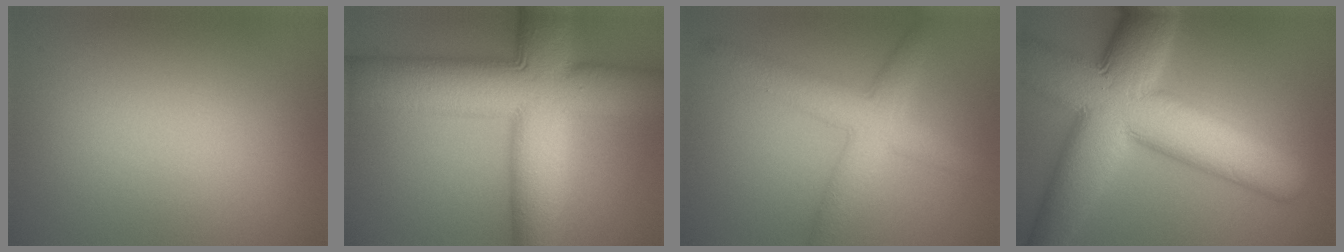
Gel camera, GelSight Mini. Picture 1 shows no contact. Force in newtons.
{"total": 14.3, "press": 14.3, "slide": 0.3}
{"total": 4.7, "press": 4.7, "slide": 0.0}
{"total": 14.4, "press": 14.4, "slide": 0.3}